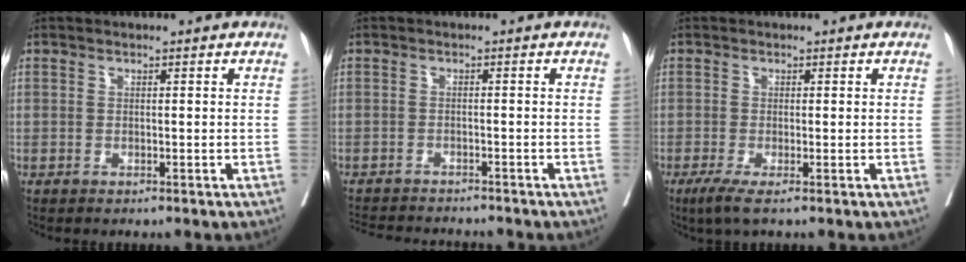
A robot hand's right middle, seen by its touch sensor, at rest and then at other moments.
{"total": 9.1, "force": [-8.6, 1.0, 2.6], "torque": [-0.040, -0.004, -0.122]}
{"total": 2.7, "force": [-1.5, -0.1, 2.3], "torque": [-0.044, -0.012, -0.030]}